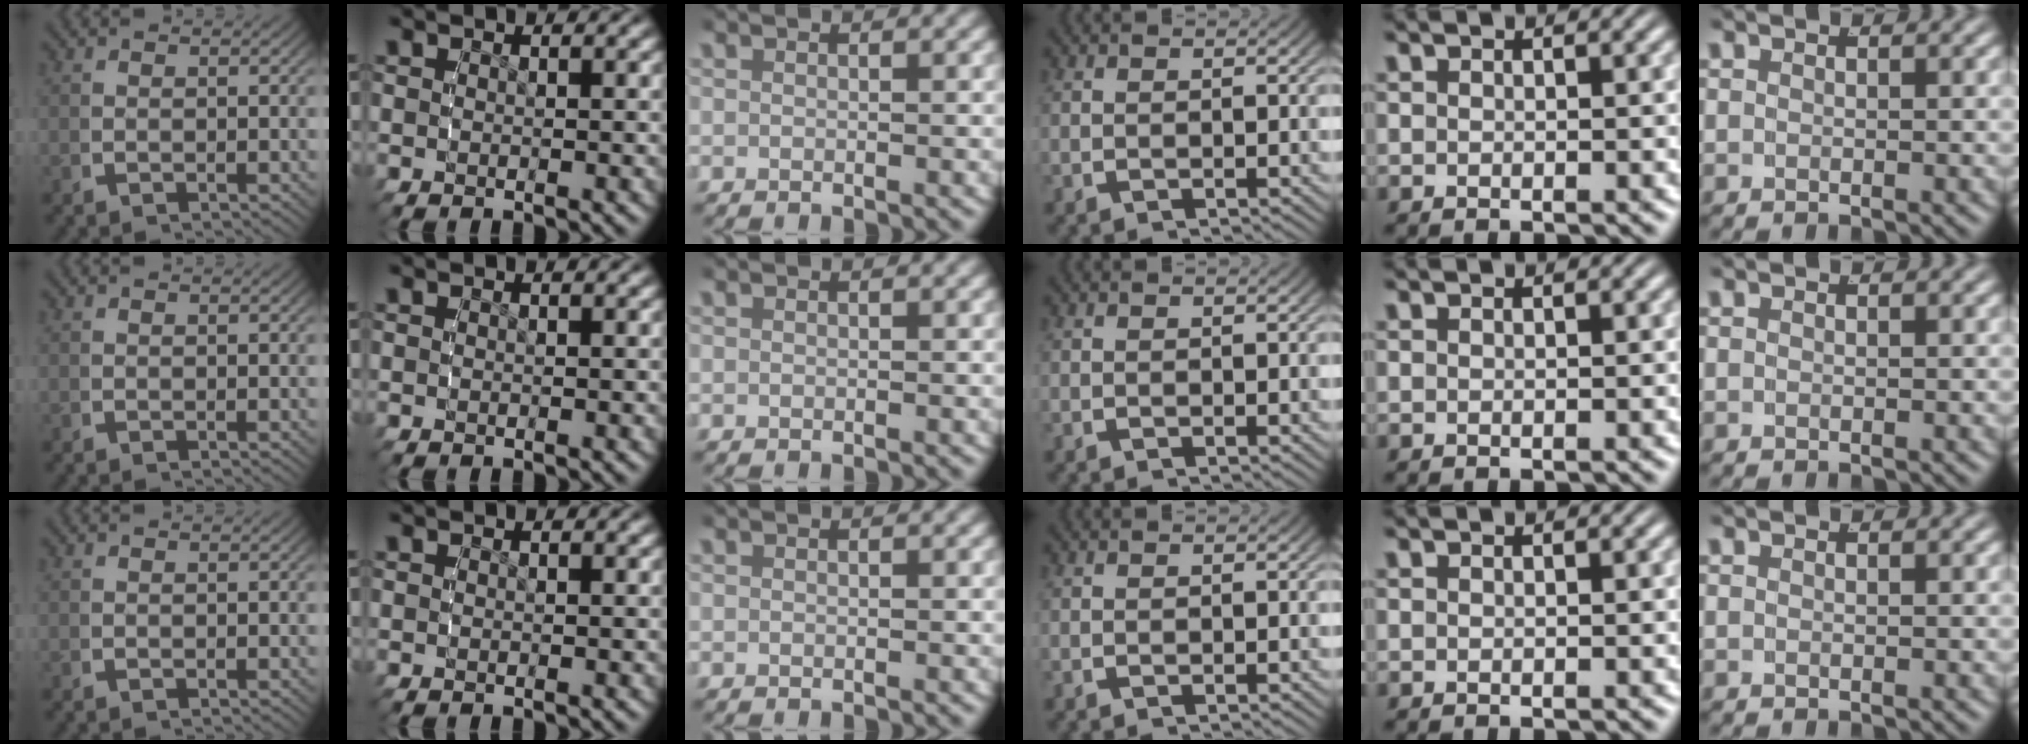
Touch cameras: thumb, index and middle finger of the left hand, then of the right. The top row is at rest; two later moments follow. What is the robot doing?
{"motion": "reach", "object": "sponge"}